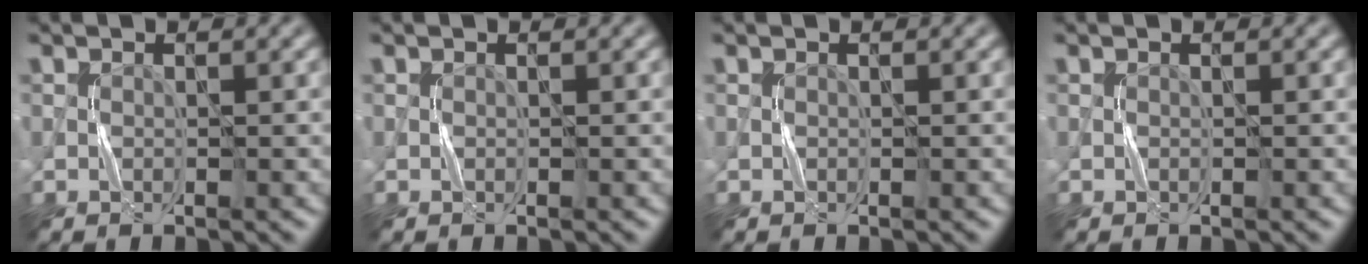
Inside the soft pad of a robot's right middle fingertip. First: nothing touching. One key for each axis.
{"total": 0.0}
{"total": 0.0}
{"total": 0.0}